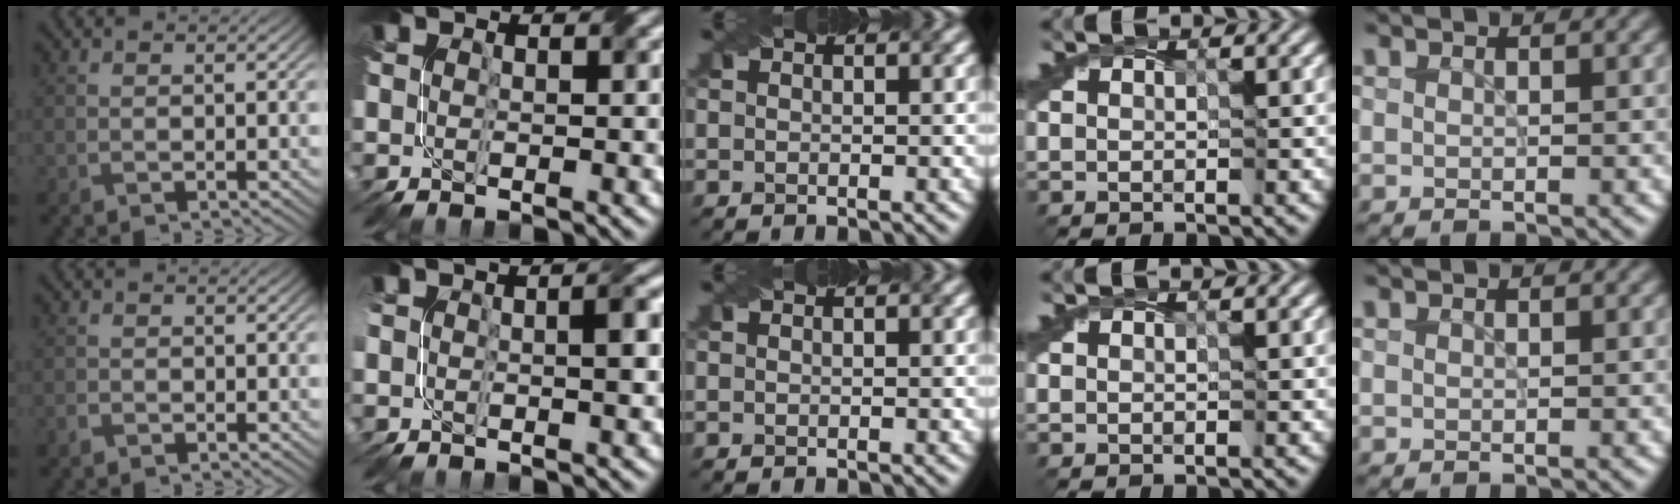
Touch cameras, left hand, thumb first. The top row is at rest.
{"thumb": {"total": 0.8, "force": [-0.6, 0.5, 0.3], "torque": [-0.007, -0.002, -0.012]}, "index": {"total": 2.1, "force": [-0.2, 0.7, 1.9], "torque": [-0.034, 0.005, -0.009]}}